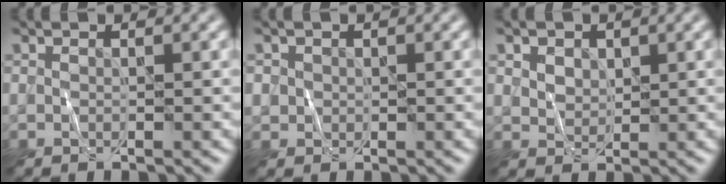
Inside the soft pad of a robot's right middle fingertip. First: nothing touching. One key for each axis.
{"total": 1.0, "fx": 0.1, "fy": 1.0, "fz": 0.1, "tx": 0.009, "ty": -0.002, "tz": 0.002}
{"total": 3.2, "fx": 1.9, "fy": 2.1, "fz": 1.3, "tx": -0.043, "ty": 0.006, "tz": 0.038}